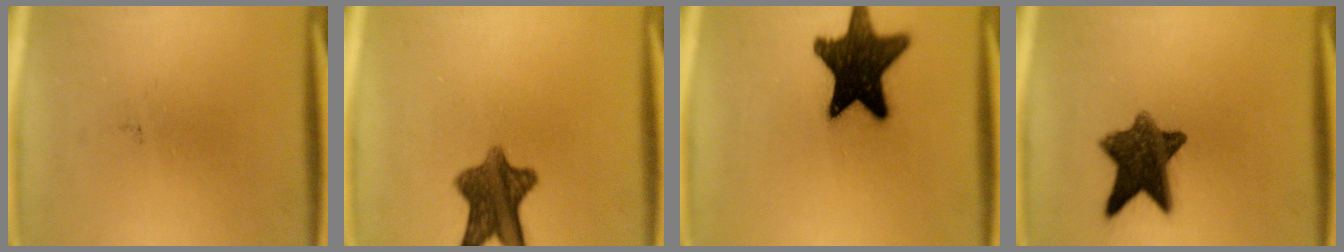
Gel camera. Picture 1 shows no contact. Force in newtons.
{"total": 9.2}
{"total": 17.5}
{"total": 10.4}